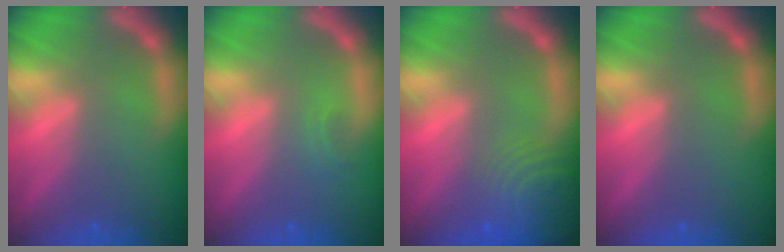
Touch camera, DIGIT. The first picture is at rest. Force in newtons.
{"total": 0.9}
{"total": 8.5}
{"total": 0.0}